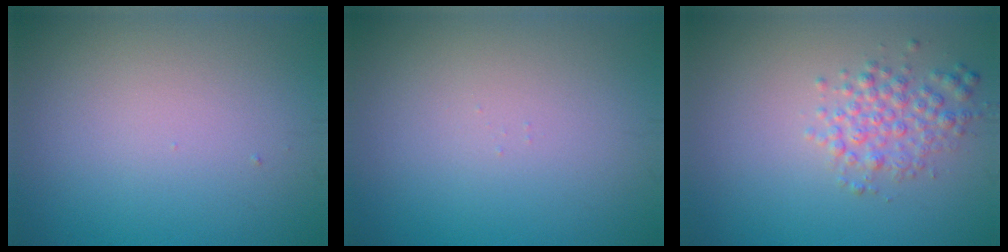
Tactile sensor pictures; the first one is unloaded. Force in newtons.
{"total": 0.0}
{"total": 2.8, "press": 2.8, "slide": 0.1}